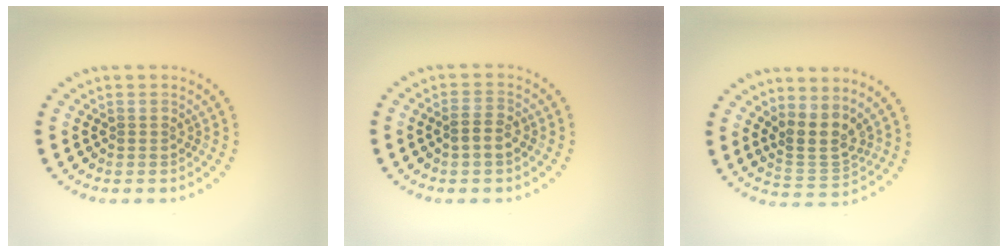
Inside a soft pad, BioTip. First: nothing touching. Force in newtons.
{"total": 1.9, "press": 1.8, "slide": 0.5}
{"total": 3.2, "press": 2.5, "slide": 2.0}